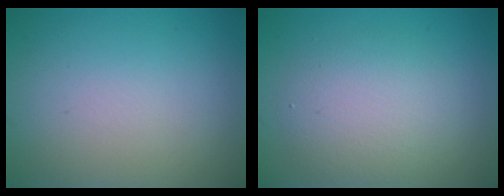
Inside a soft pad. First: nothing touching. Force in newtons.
{"total": 4.0, "press": 4.0, "slide": 0.3}